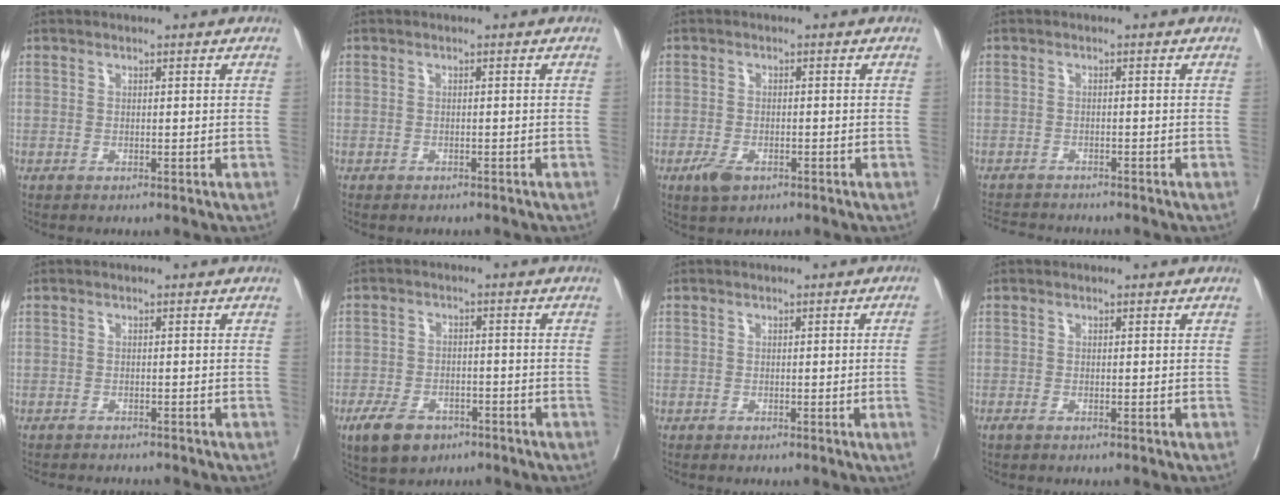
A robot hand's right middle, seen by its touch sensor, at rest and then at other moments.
{"total": 1.6, "force": [-1.4, 0.6, 0.5], "torque": [-0.010, -0.002, -0.019]}
{"total": 3.2, "force": [-1.8, 1.5, 2.2], "torque": [-0.044, -0.003, -0.028]}
{"total": 4.6, "force": [-4.6, 0.1, 0.6], "torque": [-0.003, -0.014, -0.076]}
{"total": 3.2, "force": [-3.2, 0.2, 0.5], "torque": [-0.003, -0.007, -0.046]}
{"total": 6.8, "force": [-4.2, 3.9, 3.6], "torque": [-0.070, -0.002, -0.069]}
{"total": 2.2, "force": [-0.3, -0.7, 2.1], "torque": [-0.026, -0.003, -0.003]}
{"total": 0.7, "force": [-0.6, 0.1, 0.5], "torque": [-0.012, -0.002, -0.011]}